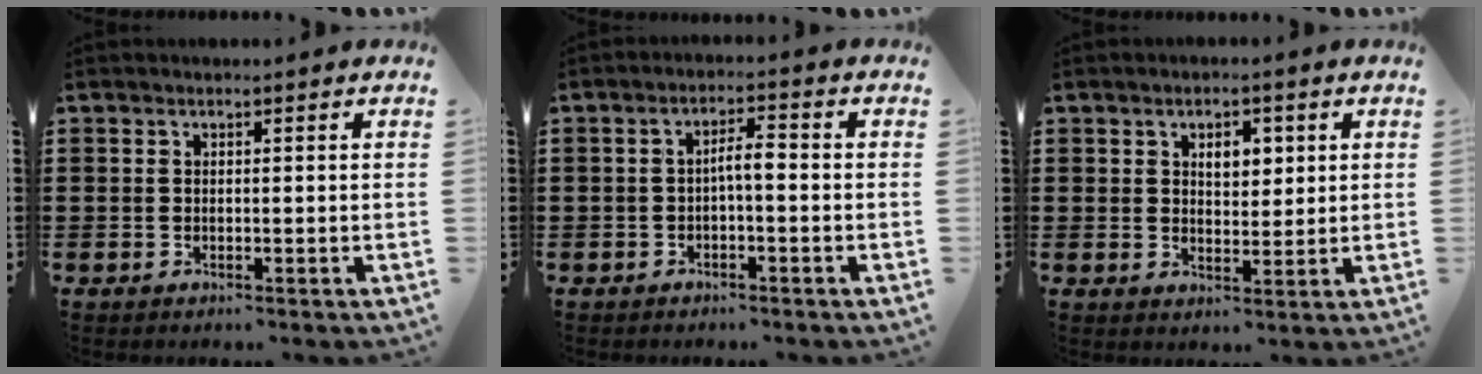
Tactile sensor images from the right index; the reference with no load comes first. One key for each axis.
{"total": 2.9, "fx": -0.7, "fy": 0.6, "fz": 2.7, "tx": -0.051, "ty": 0.005, "tz": -0.015}
{"total": 3.8, "fx": 1.4, "fy": 2.4, "fz": 2.7, "tx": -0.036, "ty": 0.002, "tz": 0.016}